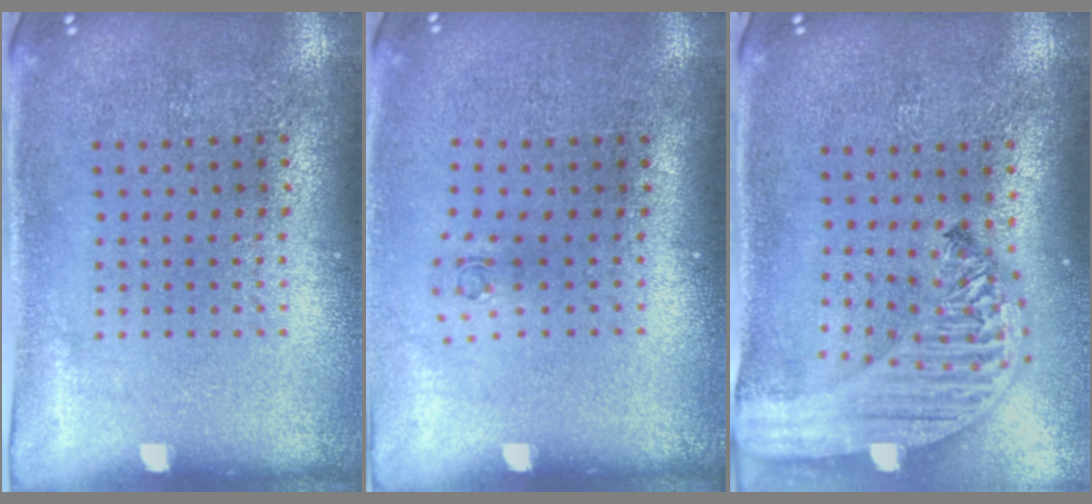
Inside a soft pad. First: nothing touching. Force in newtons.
{"total": 0.6, "press": 0.3, "slide": 0.5}
{"total": 3.2, "press": 2.6, "slide": 1.9}